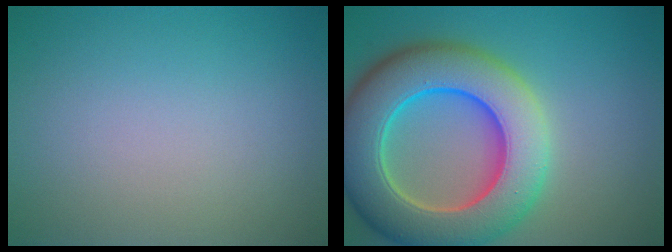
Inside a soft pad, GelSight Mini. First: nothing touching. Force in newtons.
{"total": 12.1, "press": 12.1, "slide": 0.6}